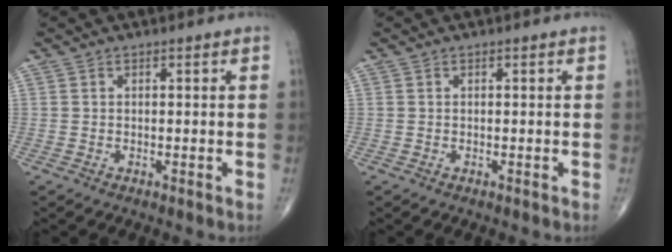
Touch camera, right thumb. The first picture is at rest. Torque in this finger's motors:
{"motor_torque": [-0.07, 0.07, -0.09, -0.04, 0.00]}